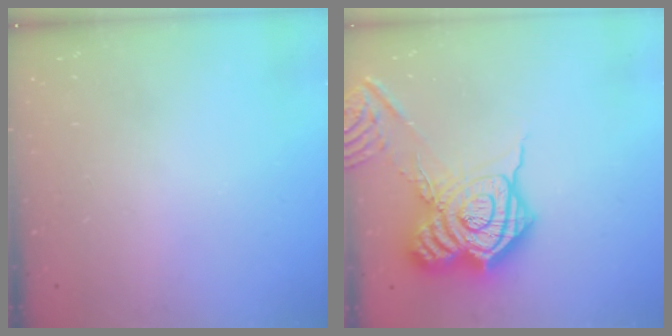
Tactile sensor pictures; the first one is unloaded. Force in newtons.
{"total": 19.7, "press": 19.6, "slide": 1.5}